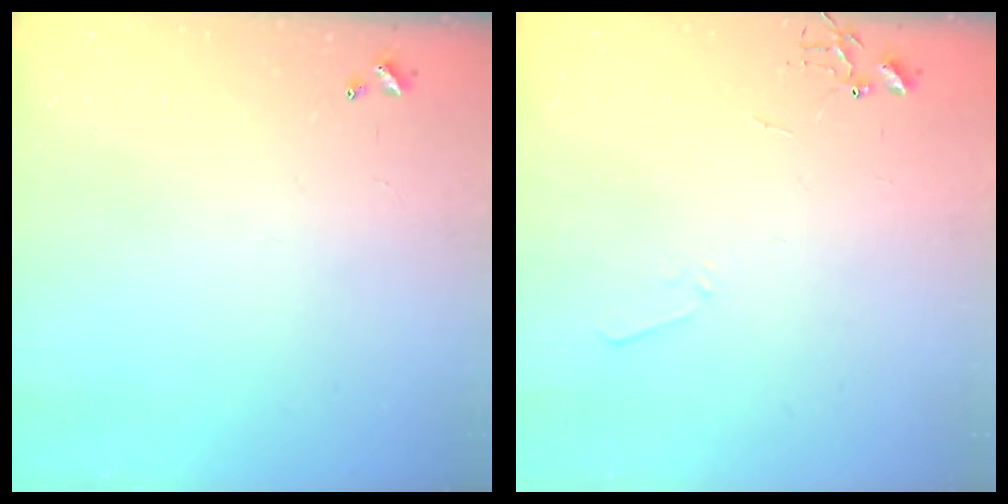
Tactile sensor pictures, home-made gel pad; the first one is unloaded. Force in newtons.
{"total": 4.8, "press": 4.7, "slide": 0.7}